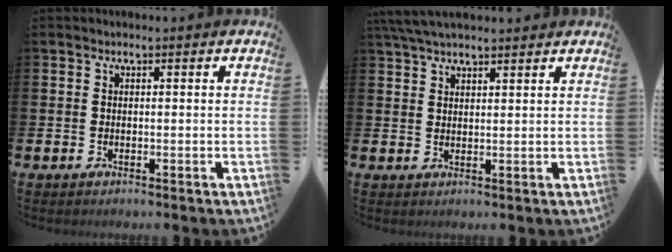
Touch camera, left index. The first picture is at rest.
{"total": 4.4, "force": [3.9, 1.0, 1.9], "torque": [-0.042, -0.006, 0.072]}